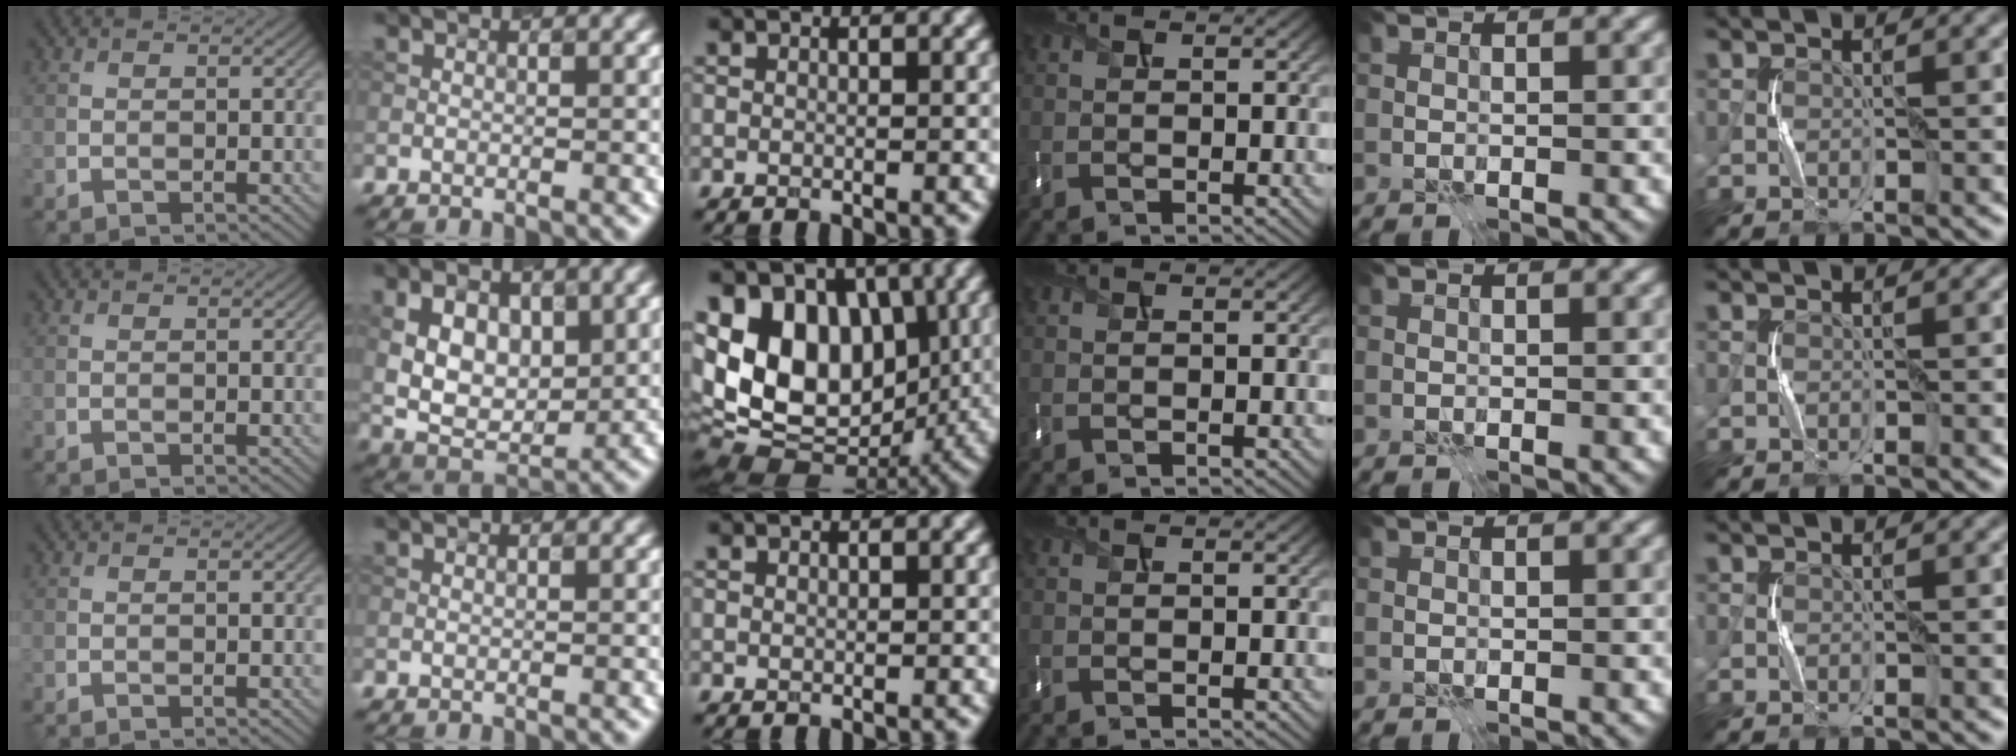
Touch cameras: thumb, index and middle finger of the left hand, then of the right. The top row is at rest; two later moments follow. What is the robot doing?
{"motion": "press", "object": "memory foam"}